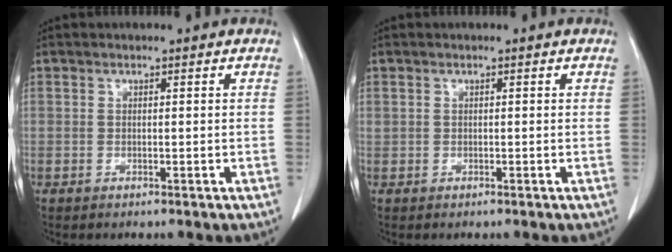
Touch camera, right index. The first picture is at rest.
{"total": 0.0}